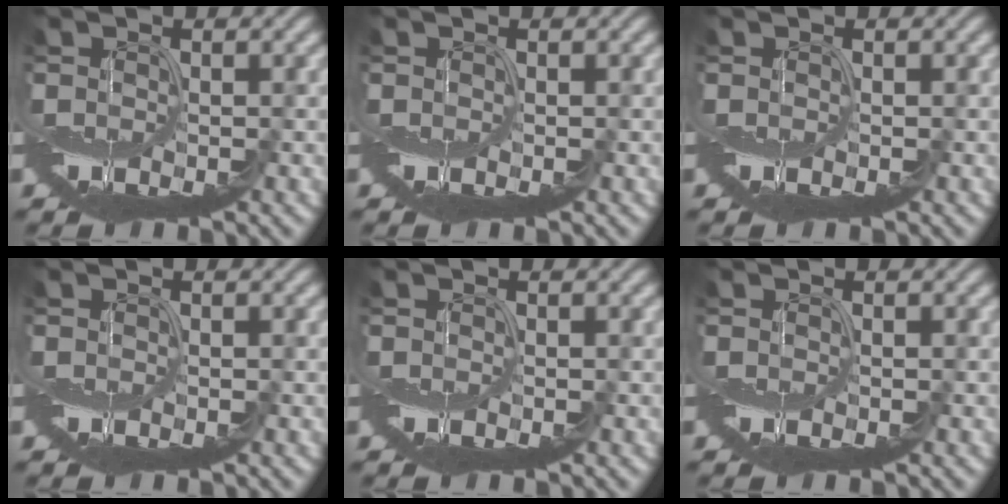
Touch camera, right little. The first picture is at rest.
{"total": 0.0}
{"total": 0.0}
{"total": 0.0}
{"total": 0.0}
{"total": 0.0}